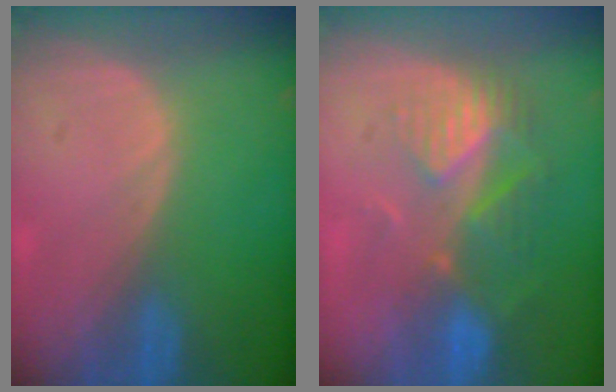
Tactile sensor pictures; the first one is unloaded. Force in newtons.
{"total": 8.9, "press": 7.7, "slide": 4.5}